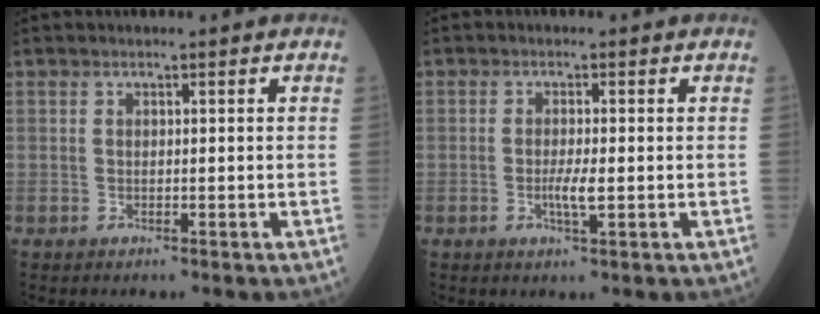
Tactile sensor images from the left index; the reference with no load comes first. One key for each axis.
{"total": 2.3, "fx": -0.5, "fy": 0.2, "fz": 2.2, "tx": -0.040, "ty": -0.004, "tz": -0.007}